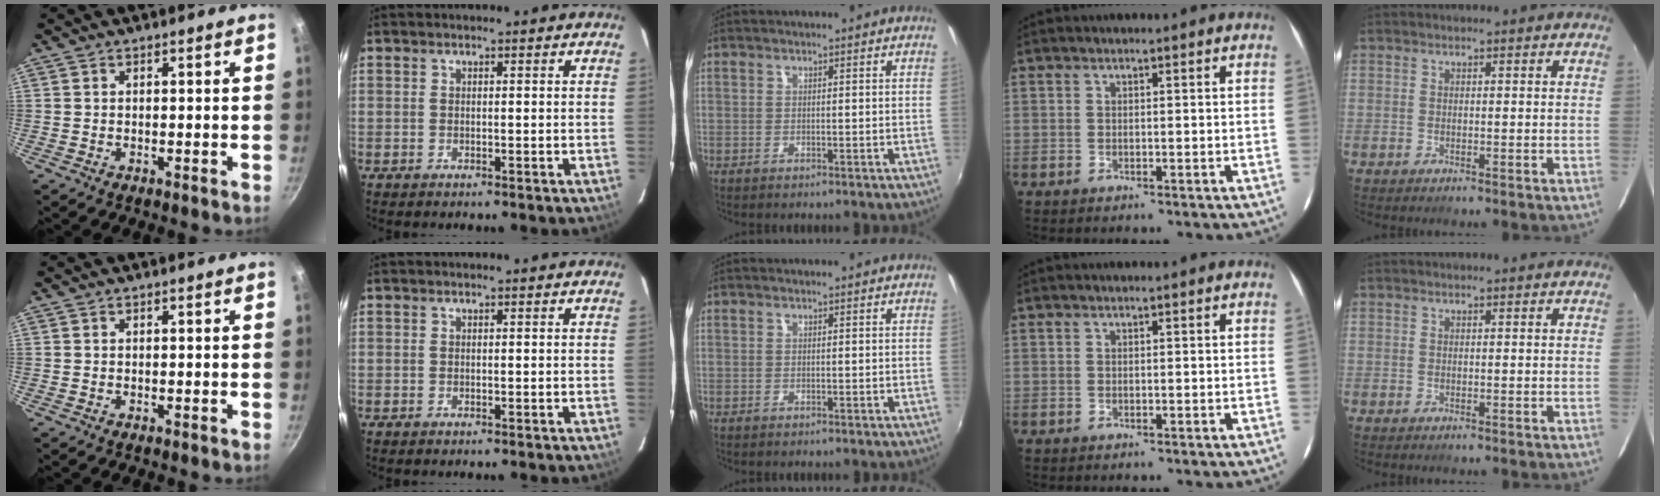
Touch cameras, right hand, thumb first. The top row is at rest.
{}